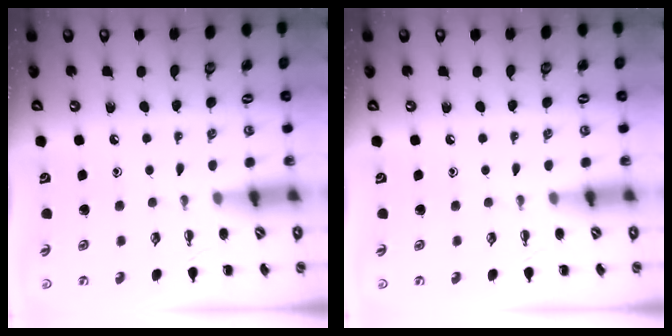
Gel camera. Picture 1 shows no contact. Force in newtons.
{"total": 0.0}